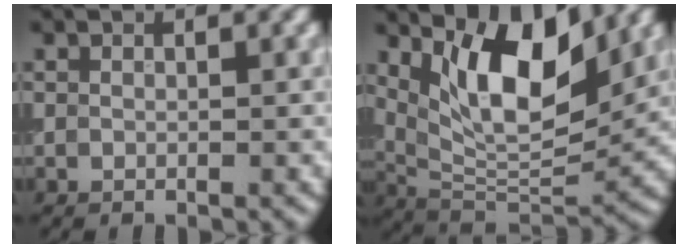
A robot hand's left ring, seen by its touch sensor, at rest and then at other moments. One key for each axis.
{"total": 9.7, "fx": 3.9, "fy": 3.7, "fz": 8.0, "tx": -0.135, "ty": -0.010, "tz": 0.069}